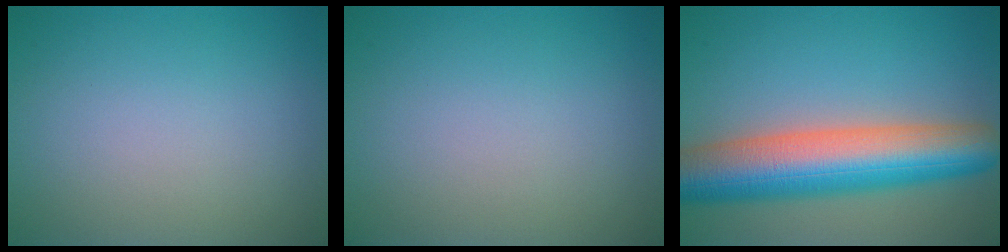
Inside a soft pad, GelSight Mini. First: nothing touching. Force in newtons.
{"total": 0.0}
{"total": 10.9, "press": 10.9, "slide": 0.1}